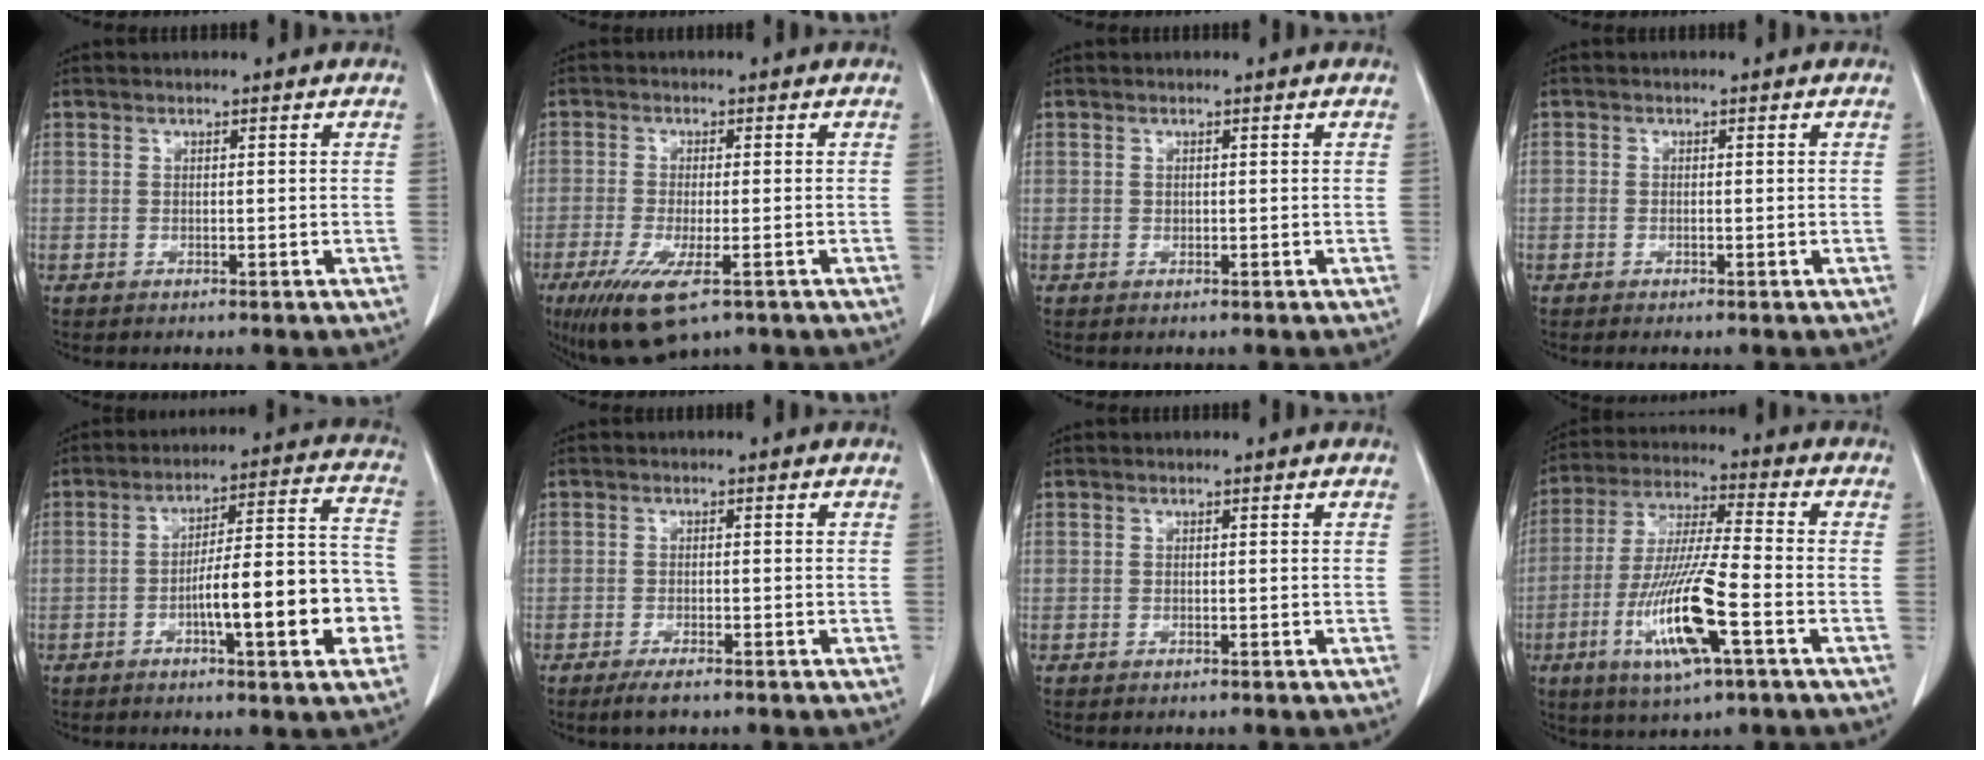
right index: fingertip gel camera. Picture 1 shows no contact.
{"total": 9.4, "force": [-5.5, 2.2, 7.3], "torque": [-0.133, -0.027, -0.088]}
{"total": 0.0}
{"total": 0.7, "force": [-0.3, 0.3, 0.5], "torque": [-0.007, 0.000, -0.006]}
{"total": 14.9, "force": [-4.4, 2.5, 14.0], "torque": [-0.195, 0.026, -0.065]}
{"total": 3.1, "force": [-2.3, 0.6, 2.0], "torque": [-0.036, -0.005, -0.038]}
{"total": 0.0}
{"total": 14.7, "force": [-5.4, 1.2, 13.6], "torque": [-0.277, -0.019, -0.098]}